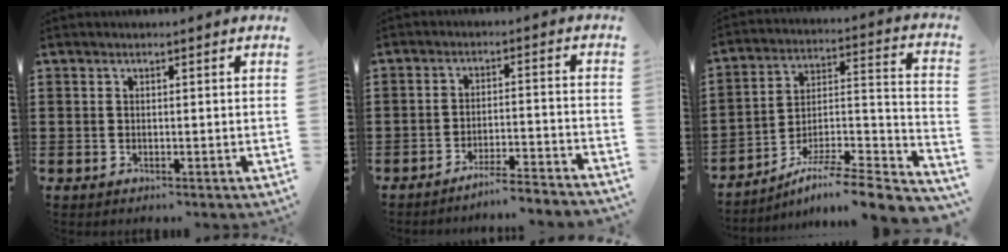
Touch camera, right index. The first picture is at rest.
{"total": 4.3, "force": [-4.1, -0.6, 1.3], "torque": [-0.021, -0.007, -0.081]}
{"total": 6.8, "force": [-5.4, 0.3, 4.1], "torque": [-0.062, -0.008, -0.108]}